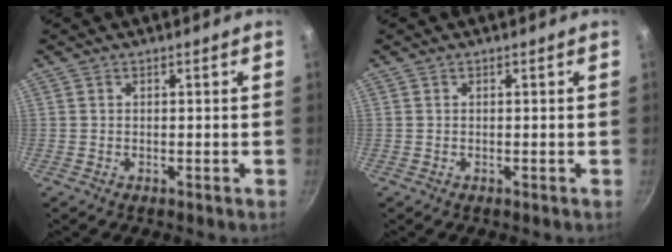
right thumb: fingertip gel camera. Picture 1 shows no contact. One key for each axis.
{"total": 0.0}